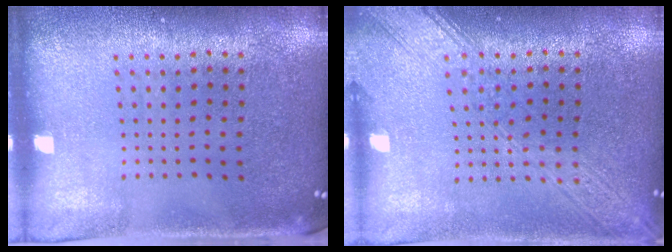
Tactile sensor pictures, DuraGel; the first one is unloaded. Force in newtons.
{"total": 3.2, "press": 3.2, "slide": 0.5}